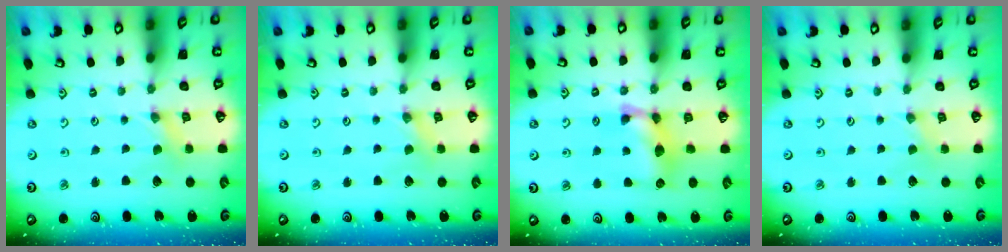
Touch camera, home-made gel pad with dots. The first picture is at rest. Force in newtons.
{"total": 1.9, "press": 1.9, "slide": 0.3}
{"total": 11.9, "press": 11.9, "slide": 0.4}
{"total": 0.0}